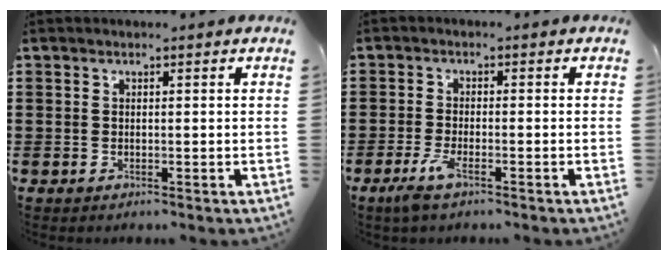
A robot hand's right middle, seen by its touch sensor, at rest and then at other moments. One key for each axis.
{"total": 3.3, "fx": -1.7, "fy": 0.6, "fz": 2.7, "tx": -0.065, "ty": -0.007, "tz": -0.036}